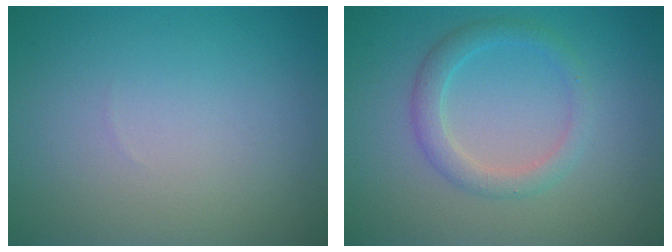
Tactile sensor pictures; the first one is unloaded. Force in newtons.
{"total": 2.4, "press": 2.4, "slide": 0.1}